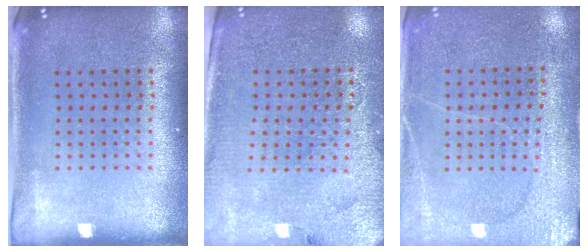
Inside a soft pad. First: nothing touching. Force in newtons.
{"total": 3.0, "press": 2.8, "slide": 1.0}
{"total": 2.8, "press": 2.7, "slide": 0.7}